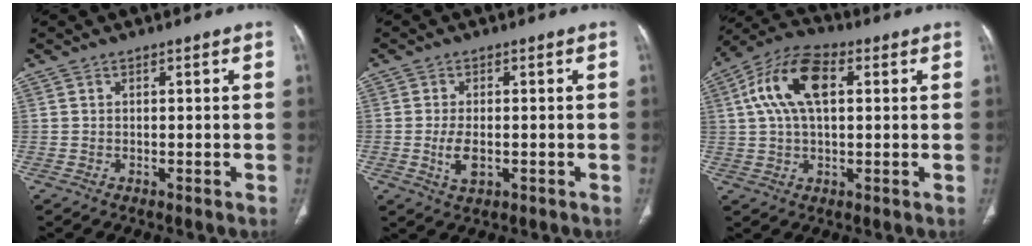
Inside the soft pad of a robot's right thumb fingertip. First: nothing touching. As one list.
[{"total": 4.1, "force": [-0.9, 2.1, 3.4], "torque": [-0.072, -0.004, -0.013]}, {"total": 12.9, "force": [3.1, 6.7, 10.5], "torque": [-0.209, 0.025, 0.053]}]